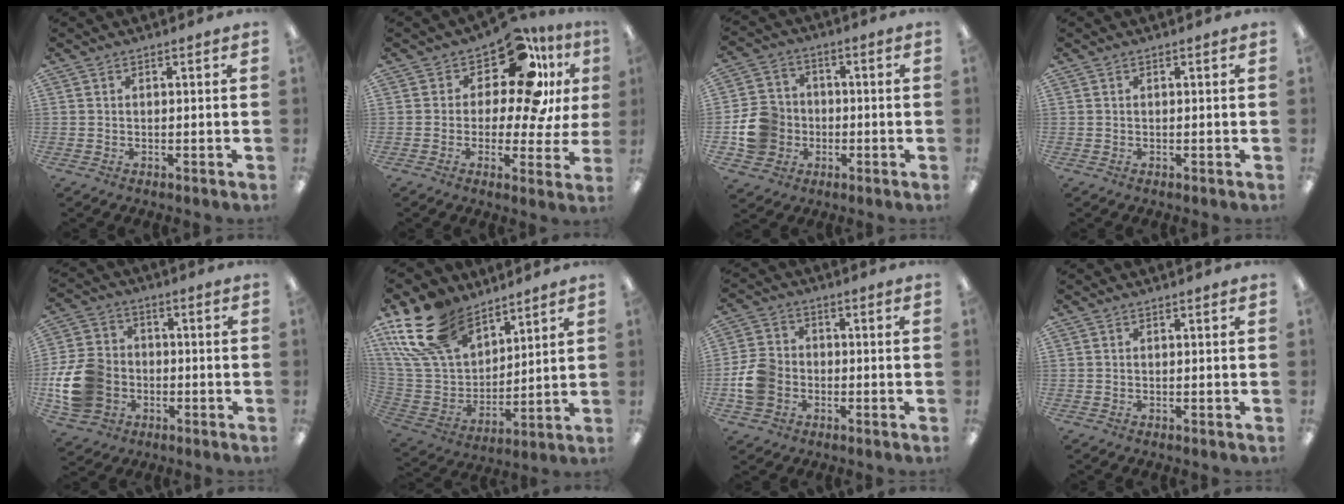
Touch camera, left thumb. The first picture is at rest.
{"total": 15.8, "force": [9.1, 6.8, 10.9], "torque": [-0.164, -0.072, 0.152]}
{"total": 10.6, "force": [-2.5, 9.7, 3.5], "torque": [-0.077, 0.031, -0.038]}
{"total": 0.0}
{"total": 14.3, "force": [-3.3, 11.8, 7.5], "torque": [-0.164, 0.027, -0.056]}
{"total": 20.0, "force": [13.7, 11.5, 8.8], "torque": [-0.213, -0.070, 0.259]}
{"total": 8.6, "force": [-2.0, 7.1, 4.4], "torque": [-0.093, 0.019, -0.036]}
{"total": 0.0}